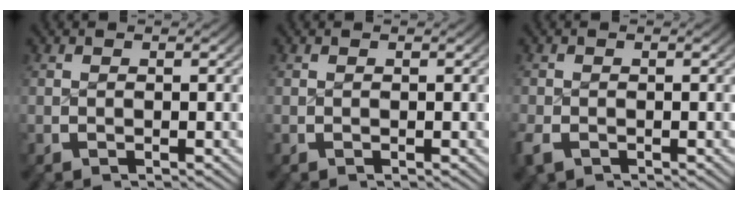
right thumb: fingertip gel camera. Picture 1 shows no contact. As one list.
[{"total": 0.0}, {"total": 1.8, "force": [-1.2, 1.2, 0.6], "torque": [-0.016, -0.009, -0.020]}]